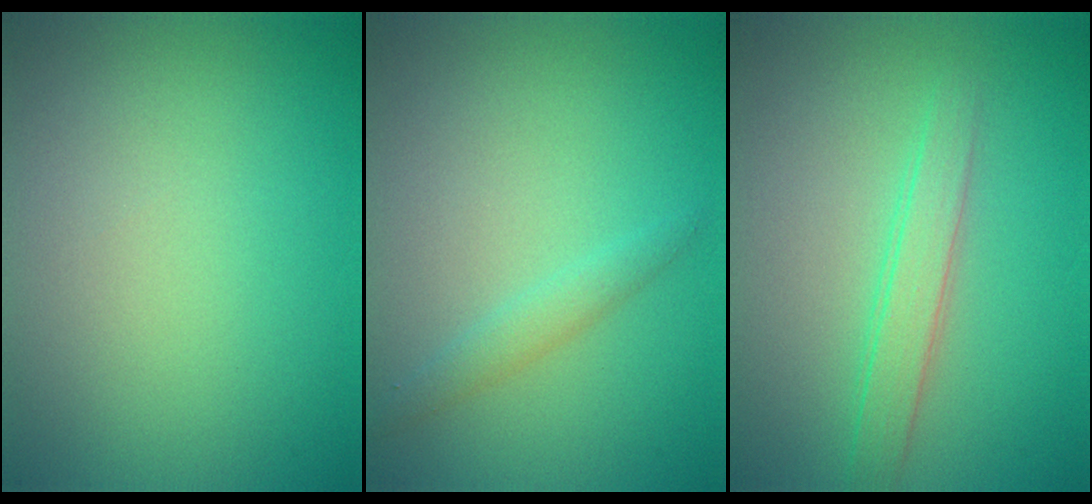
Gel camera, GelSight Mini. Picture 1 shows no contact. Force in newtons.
{"total": 1.4, "press": 1.4, "slide": 0.0}
{"total": 2.4, "press": 2.4, "slide": 0.1}